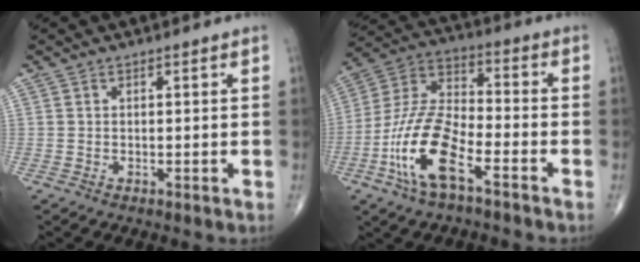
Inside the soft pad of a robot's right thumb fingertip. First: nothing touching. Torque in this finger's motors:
{"motor_torque": [0.13, 0.38, 1.70, -0.84, 0.20]}